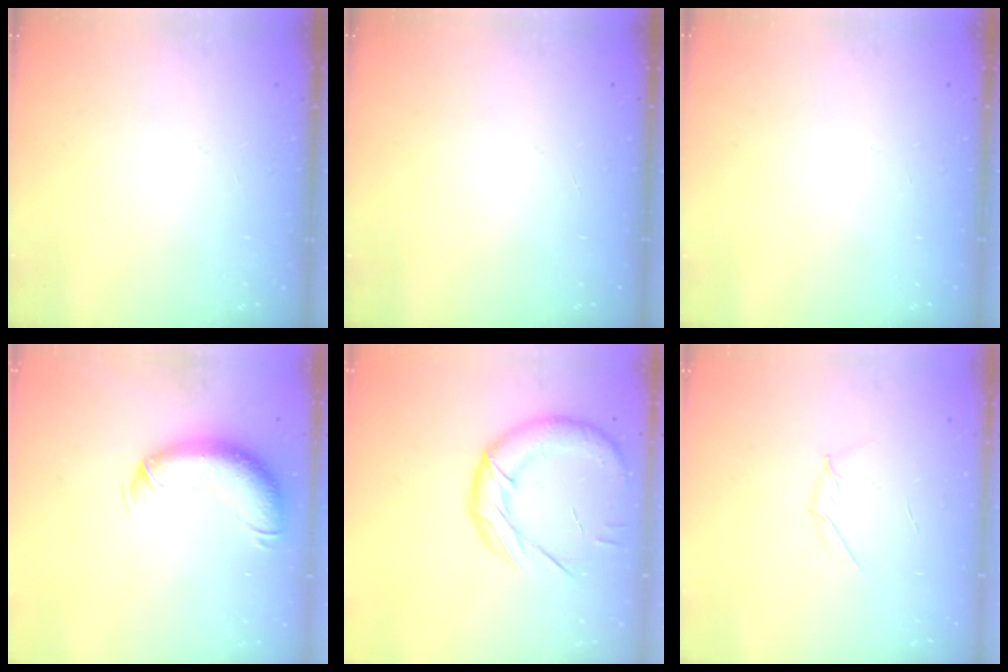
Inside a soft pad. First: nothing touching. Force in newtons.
{"total": 0.0}
{"total": 0.0}
{"total": 12.5, "press": 12.2, "slide": 3.0}
{"total": 18.4, "press": 18.2, "slide": 2.8}
{"total": 3.6, "press": 3.5, "slide": 0.9}